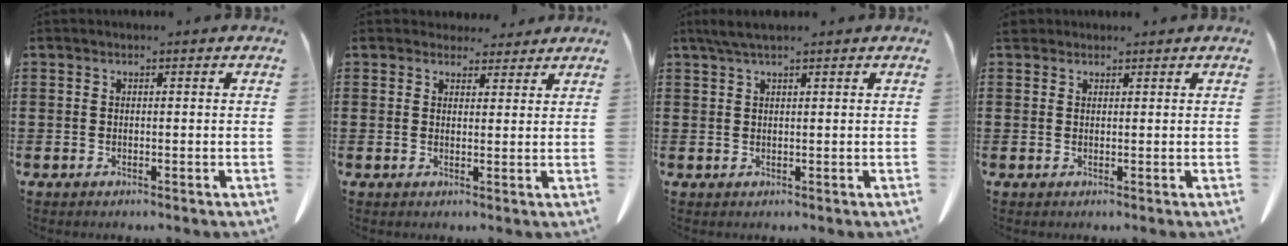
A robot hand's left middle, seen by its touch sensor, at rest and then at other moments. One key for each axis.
{"total": 3.4, "fx": 3.0, "fy": 1.5, "fz": 0.6, "tx": -0.012, "ty": -0.006, "tz": 0.056}
{"total": 2.2, "fx": 1.6, "fy": 0.2, "fz": 1.6, "tx": -0.034, "ty": -0.001, "tz": 0.030}
{"total": 1.6, "fx": 1.3, "fy": 0.7, "fz": 0.4, "tx": -0.014, "ty": 0.004, "tz": 0.027}